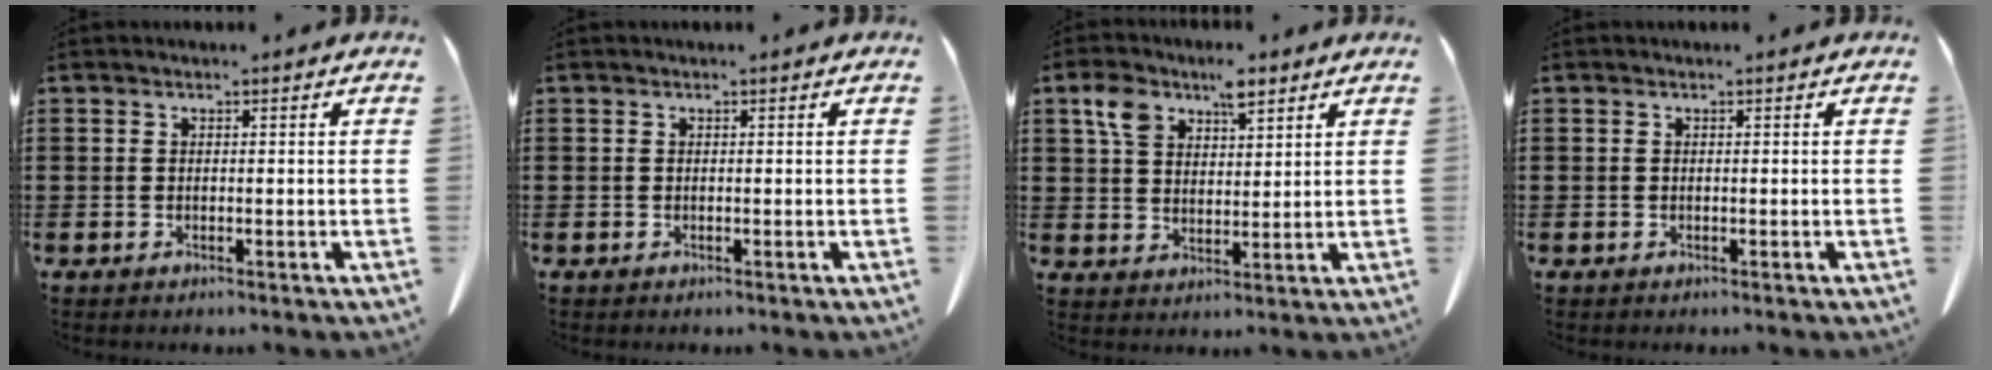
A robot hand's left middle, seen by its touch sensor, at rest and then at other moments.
{"total": 0.0}
{"total": 7.0, "force": [4.4, 3.6, 4.1], "torque": [-0.088, 0.009, 0.080]}
{"total": 0.0}